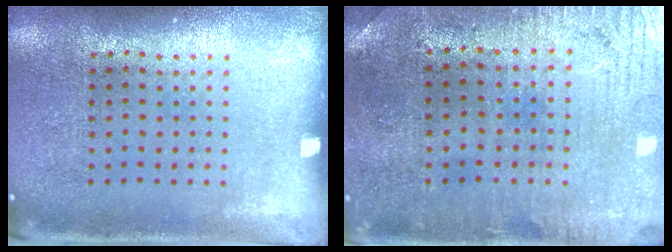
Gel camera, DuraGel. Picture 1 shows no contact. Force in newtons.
{"total": 0.7, "press": 0.5, "slide": 0.5}